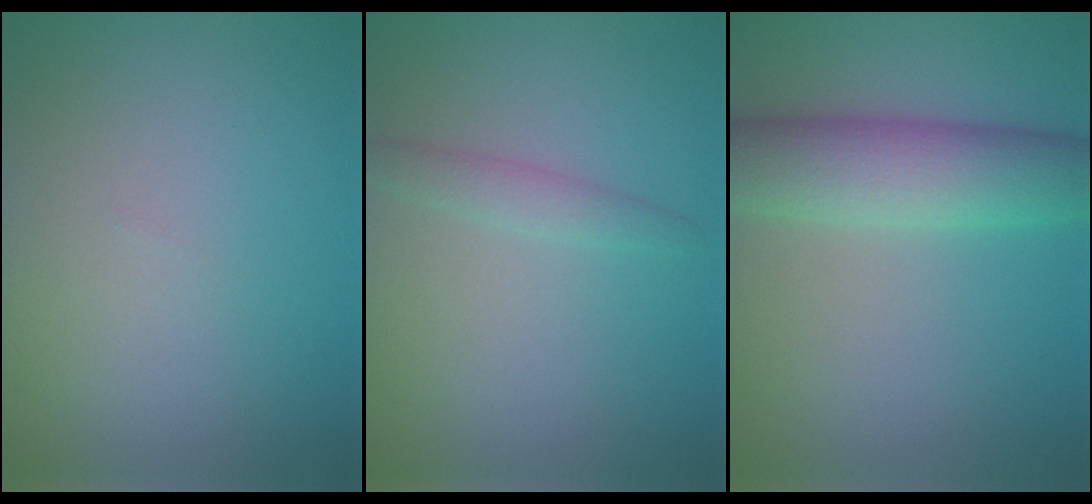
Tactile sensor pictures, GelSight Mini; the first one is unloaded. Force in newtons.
{"total": 1.5, "press": 1.5, "slide": 0.0}
{"total": 6.7, "press": 6.7, "slide": 0.4}